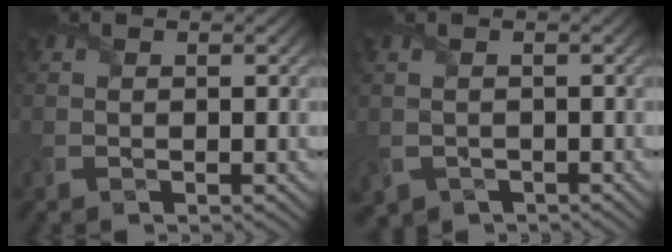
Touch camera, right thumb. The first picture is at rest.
{"total": 1.4, "force": [-0.7, 1.2, 0.4], "torque": [-0.026, -0.011, -0.012]}